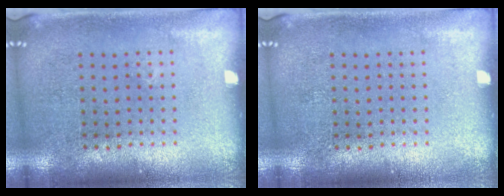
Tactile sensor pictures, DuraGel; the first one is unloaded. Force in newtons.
{"total": 0.0}